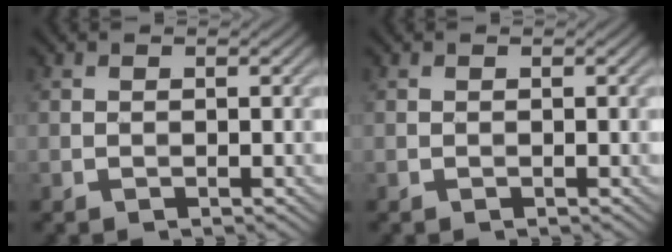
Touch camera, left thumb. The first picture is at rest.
{"total": 0.0}